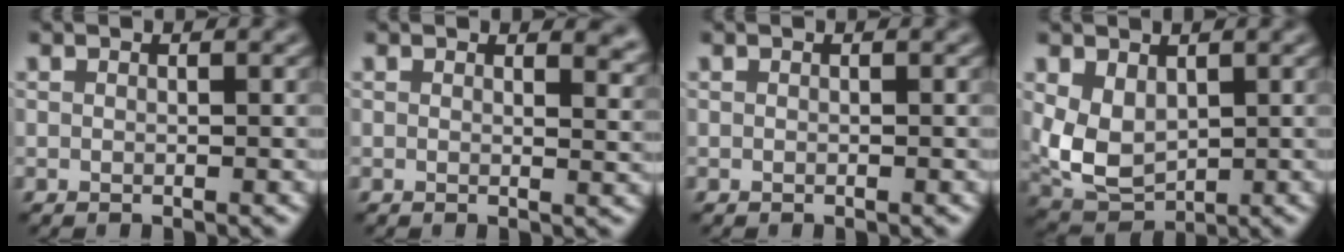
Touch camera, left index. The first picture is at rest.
{"total": 2.7, "force": [2.1, 1.0, 1.3], "torque": [-0.015, 0.000, 0.029]}
{"total": 0.0}
{"total": 4.5, "force": [0.8, 3.2, 3.1], "torque": [-0.082, -0.001, 0.024]}